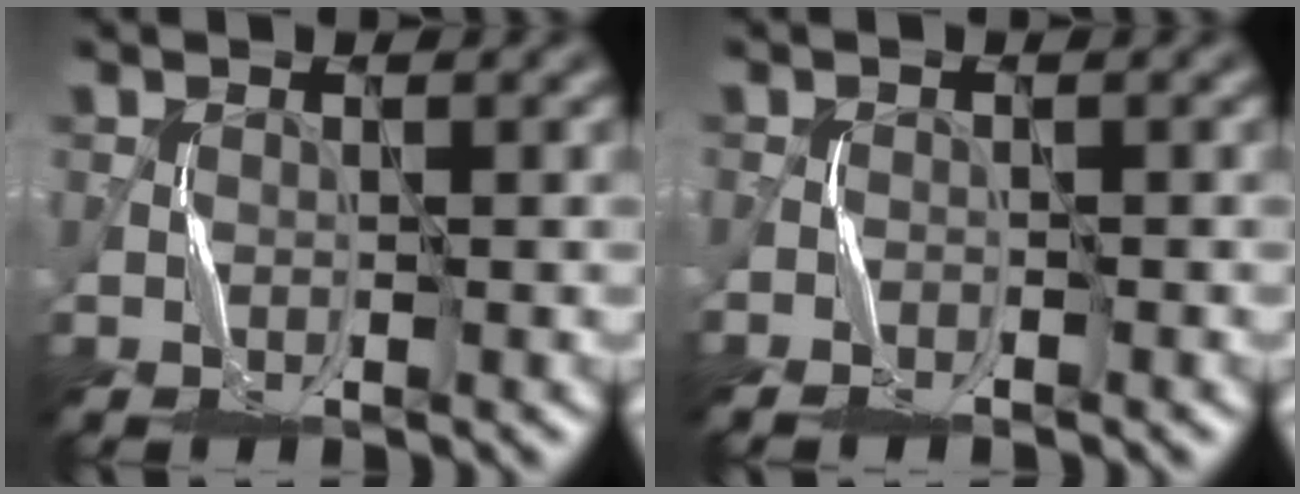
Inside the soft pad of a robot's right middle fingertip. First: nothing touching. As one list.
[{"total": 1.2, "force": [-1.2, -0.1, 0.1], "torque": [-0.007, -0.002, -0.024]}]